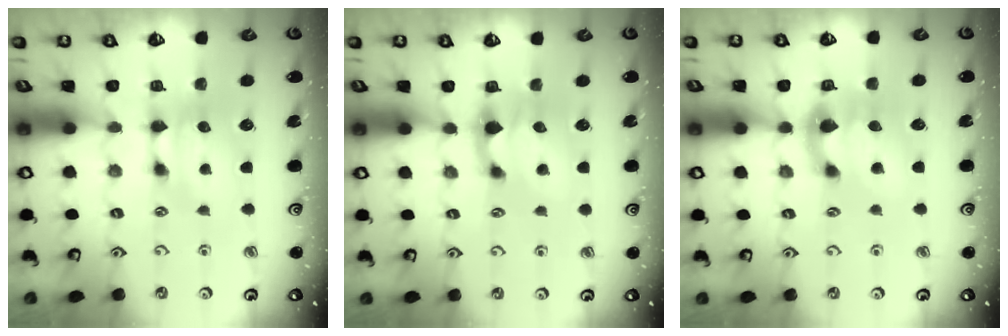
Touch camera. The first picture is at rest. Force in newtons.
{"total": 2.7, "press": 2.6, "slide": 0.8}
{"total": 2.9, "press": 2.2, "slide": 1.9}